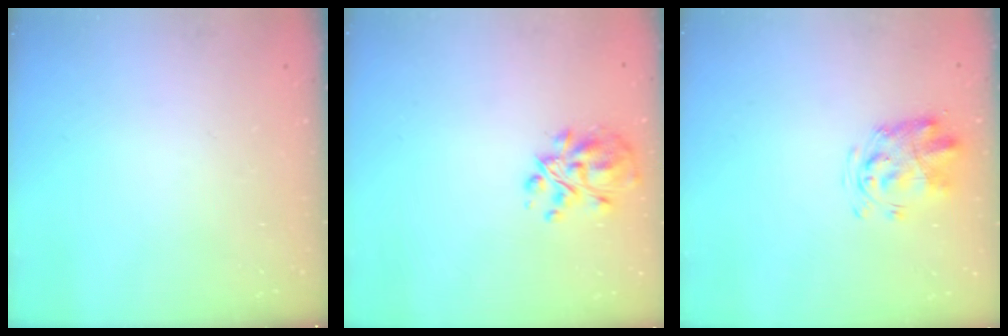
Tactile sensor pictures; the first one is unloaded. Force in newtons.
{"total": 8.6, "press": 8.1, "slide": 2.9}
{"total": 3.3, "press": 3.2, "slide": 0.8}